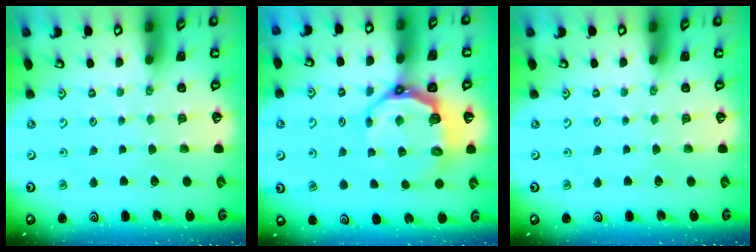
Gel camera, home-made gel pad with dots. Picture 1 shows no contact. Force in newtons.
{"total": 9.2, "press": 7.8, "slide": 5.0}
{"total": 0.0}